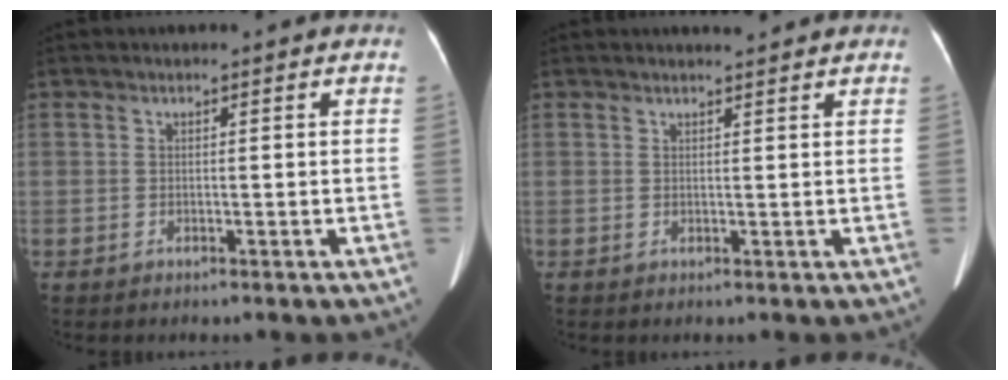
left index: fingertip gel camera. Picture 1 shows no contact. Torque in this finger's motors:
{"motor_torque": [-0.11, -0.06, -0.01, 0.02]}